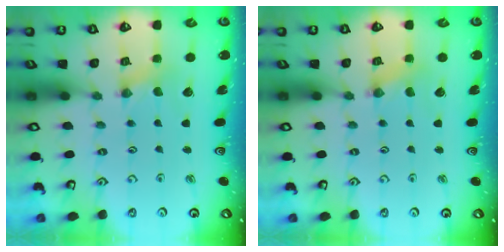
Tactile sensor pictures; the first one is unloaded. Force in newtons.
{"total": 1.6, "press": 1.6, "slide": 0.3}